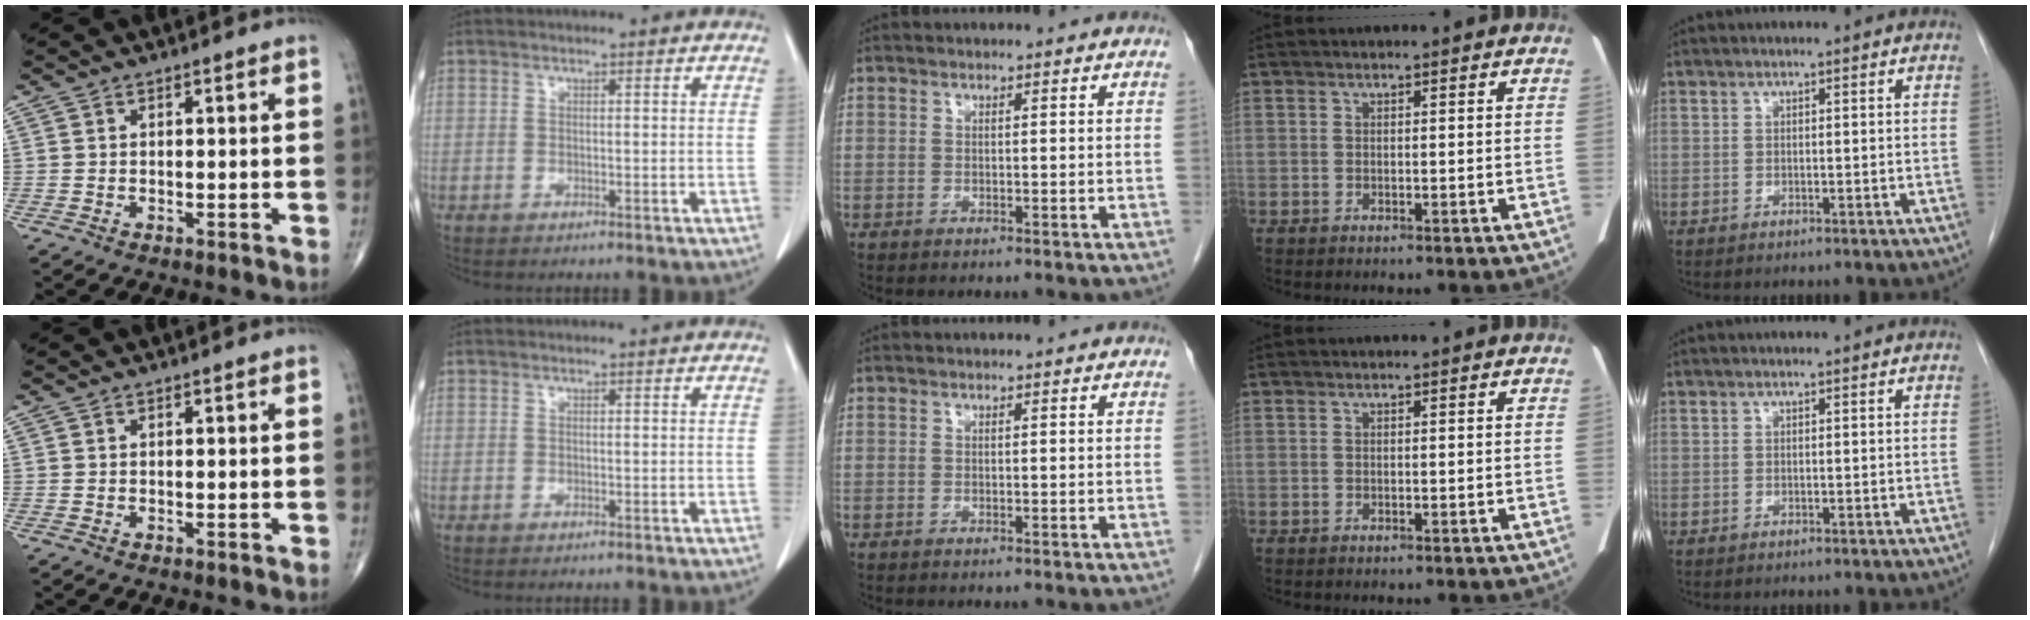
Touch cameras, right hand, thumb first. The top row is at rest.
{}